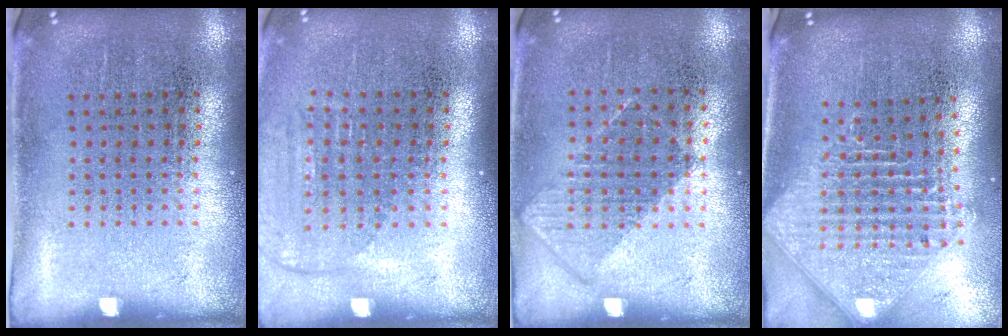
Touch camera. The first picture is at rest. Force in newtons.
{"total": 1.3, "press": 1.2, "slide": 0.6}
{"total": 0.8, "press": 0.7, "slide": 0.4}
{"total": 2.5, "press": 1.8, "slide": 1.7}